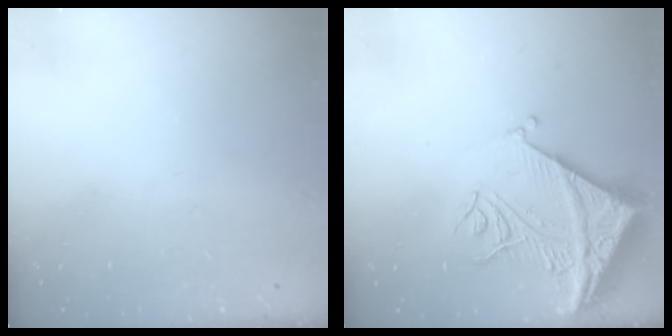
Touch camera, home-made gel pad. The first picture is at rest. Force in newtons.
{"total": 16.8, "press": 16.6, "slide": 2.1}